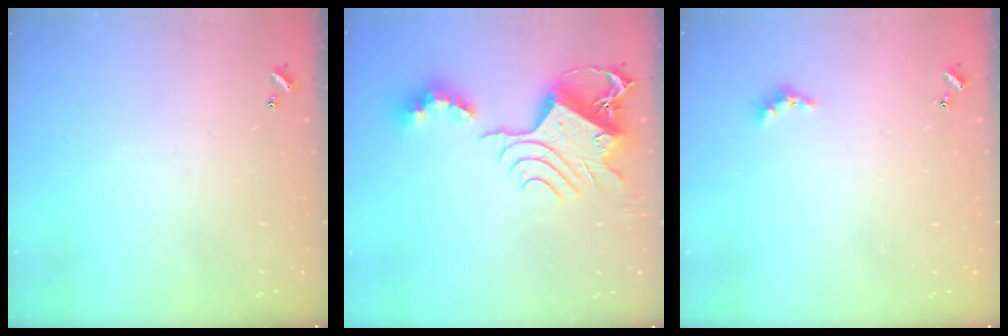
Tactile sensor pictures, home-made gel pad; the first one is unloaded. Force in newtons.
{"total": 14.2, "press": 14.2, "slide": 1.2}
{"total": 2.4, "press": 2.3, "slide": 0.5}